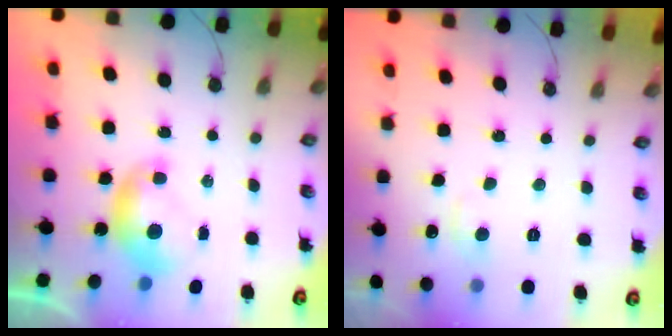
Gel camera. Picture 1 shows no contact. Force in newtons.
{"total": 1.7, "press": 1.5, "slide": 0.7}